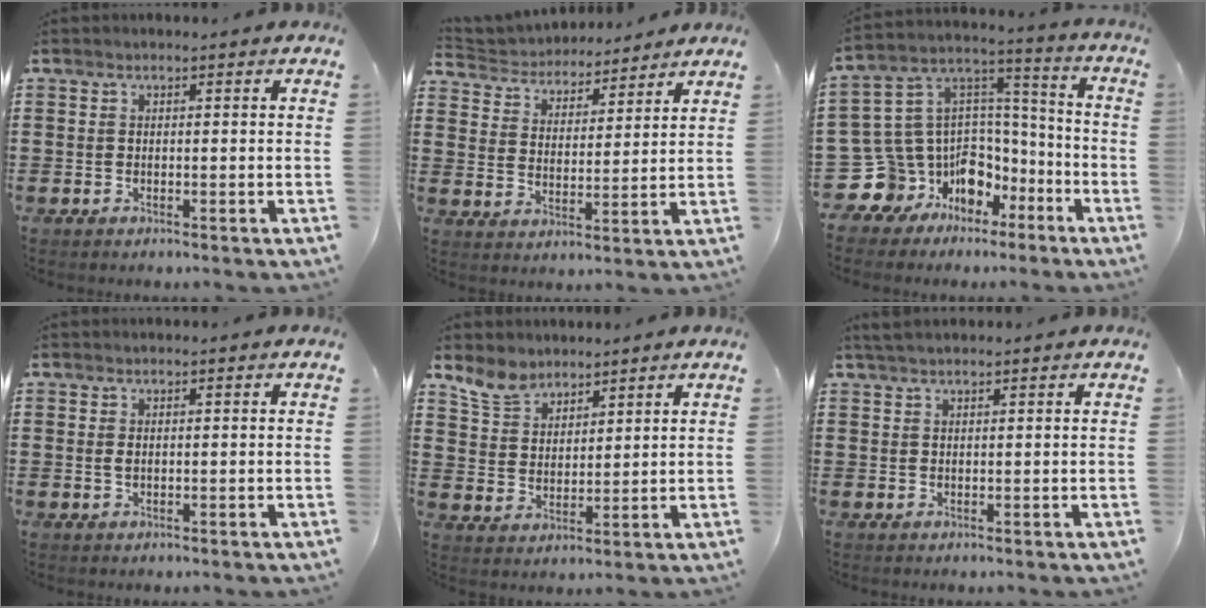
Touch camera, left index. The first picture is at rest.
{"total": 4.2, "force": [4.1, 0.8, -0.2], "torque": [-0.023, -0.028, 0.068]}
{"total": 11.4, "force": [-6.2, 9.3, 2.0], "torque": [-0.090, -0.018, -0.094]}
{"total": 0.9, "force": [0.2, 0.3, 0.8], "torque": [-0.017, 0.003, 0.002]}
{"total": 5.8, "force": [5.0, 2.7, 1.1], "torque": [-0.046, -0.010, 0.095]}
{"total": 1.6, "force": [1.4, 0.1, 0.7], "torque": [-0.015, 0.000, 0.027]}